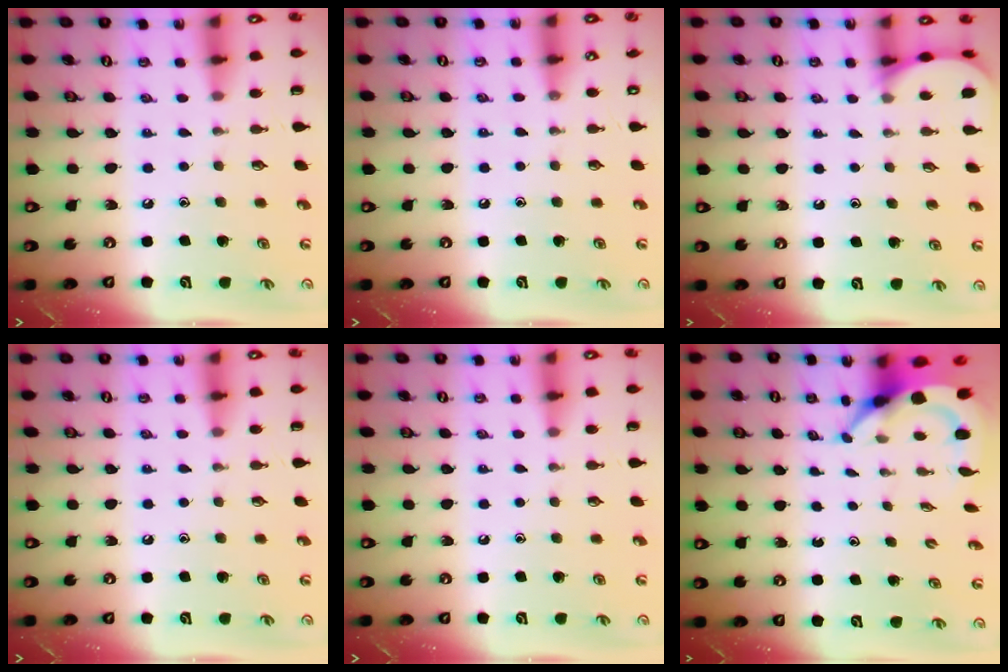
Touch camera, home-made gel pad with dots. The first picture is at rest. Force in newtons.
{"total": 3.5, "press": 3.5, "slide": 0.4}
{"total": 3.9, "press": 3.9, "slide": 0.5}
{"total": 0.0}
{"total": 0.0}
{"total": 5.2, "press": 5.1, "slide": 0.7}